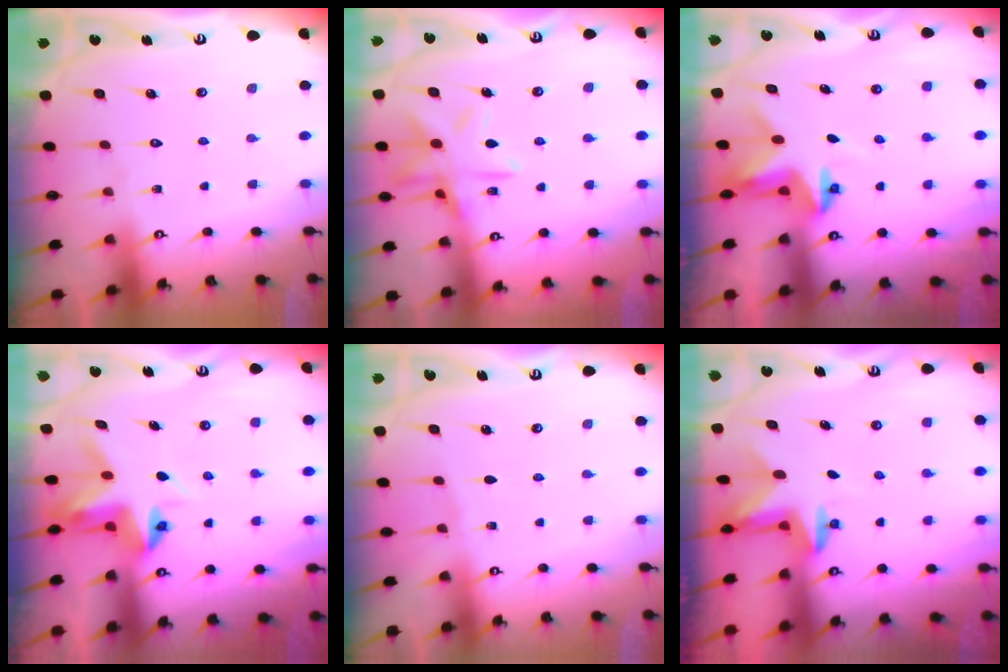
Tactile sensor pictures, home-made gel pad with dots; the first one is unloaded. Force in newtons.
{"total": 13.0, "press": 13.0, "slide": 1.0}
{"total": 3.0, "press": 3.0, "slide": 0.1}
{"total": 5.1, "press": 5.0, "slide": 0.3}
{"total": 1.8, "press": 1.8, "slide": 0.3}
{"total": 2.7, "press": 2.6, "slide": 0.6}